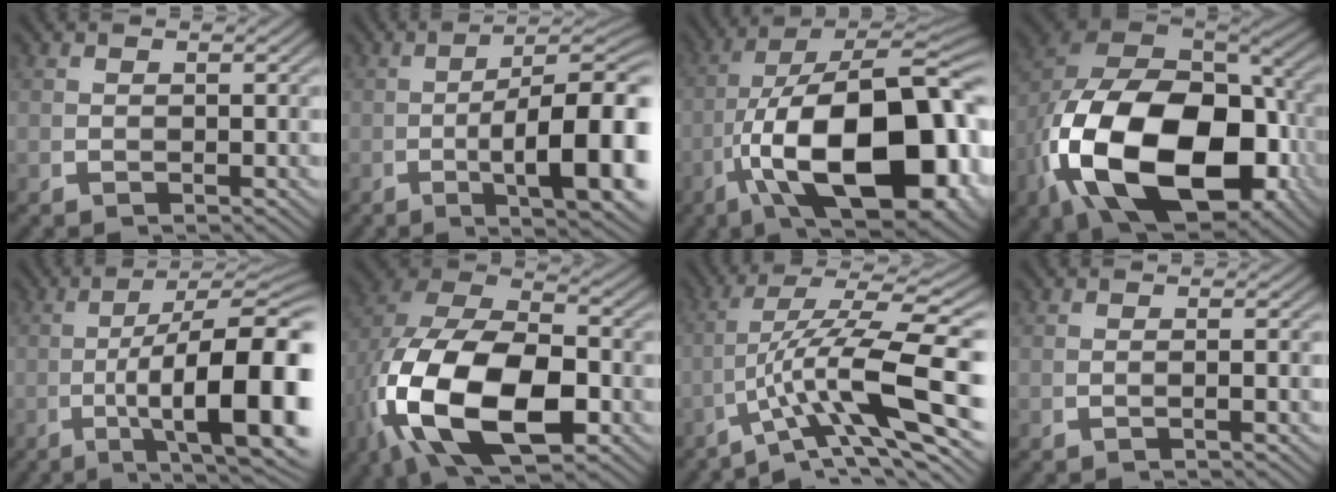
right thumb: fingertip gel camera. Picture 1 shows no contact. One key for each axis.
{"total": 13.5, "fx": -2.1, "fy": 5.8, "fz": 12.0, "tx": -0.196, "ty": -0.045, "tz": -0.005}
{"total": 22.4, "fx": -3.1, "fy": 12.7, "fz": 18.3, "tx": -0.346, "ty": -0.106, "tz": 0.009}
{"total": 22.4, "fx": -2.6, "fy": 14.1, "fz": 17.2, "tx": -0.384, "ty": -0.087, "tz": 0.009}
{"total": 14.8, "fx": -2.0, "fy": 6.8, "fz": 13.0, "tx": -0.216, "ty": -0.045, "tz": -0.002}
{"total": 17.6, "fx": -1.7, "fy": 11.1, "fz": 13.5, "tx": -0.309, "ty": -0.070, "tz": 0.008}
{"total": 10.3, "fx": -1.8, "fy": 4.3, "fz": 9.2, "tx": -0.184, "ty": -0.036, "tz": 0.001}
{"total": 1.0, "fx": -0.5, "fy": -0.2, "fz": 0.9, "tx": -0.016, "ty": 0.009, "tz": -0.011}